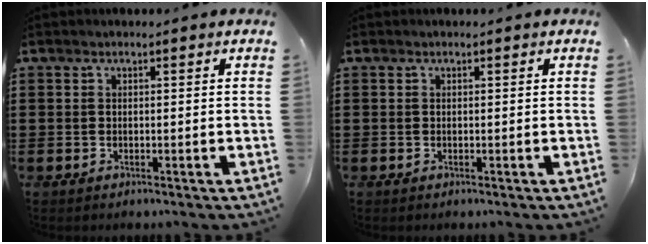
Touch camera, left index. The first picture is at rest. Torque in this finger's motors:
{"motor_torque": [-0.01, 0.01, 0.00, 0.00]}